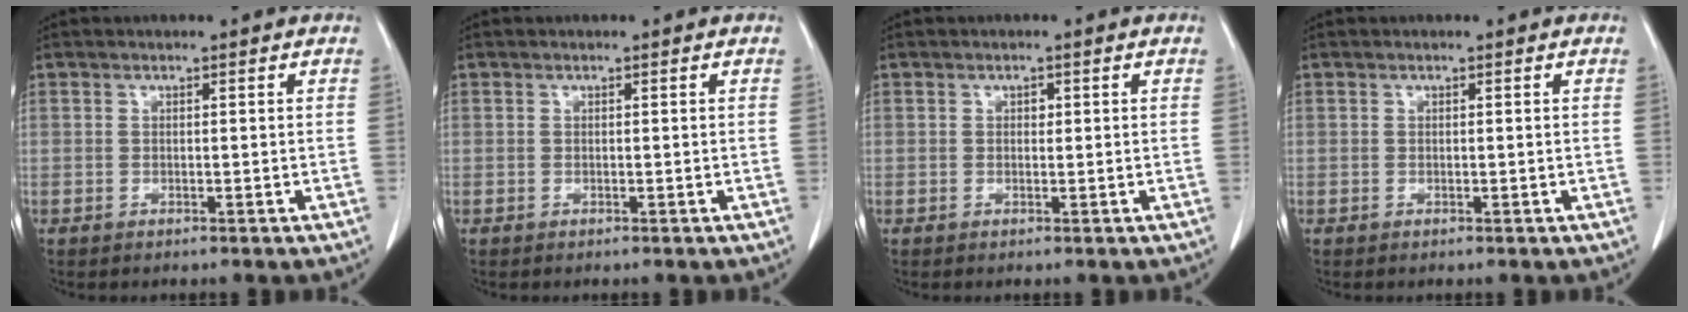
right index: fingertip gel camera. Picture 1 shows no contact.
{"total": 0.0}
{"total": 0.8, "force": [0.2, 0.6, 0.5], "torque": [-0.006, 0.001, 0.003]}
{"total": 0.0}